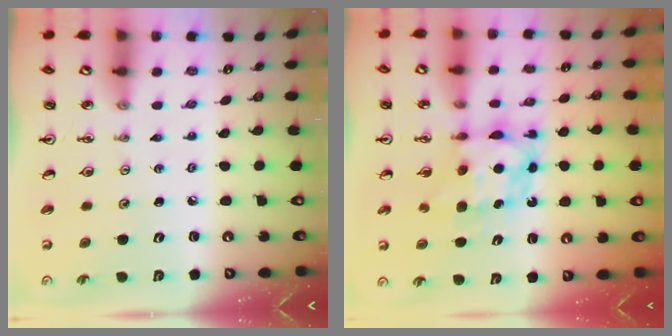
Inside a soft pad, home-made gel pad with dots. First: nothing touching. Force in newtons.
{"total": 6.5, "press": 6.5, "slide": 0.5}